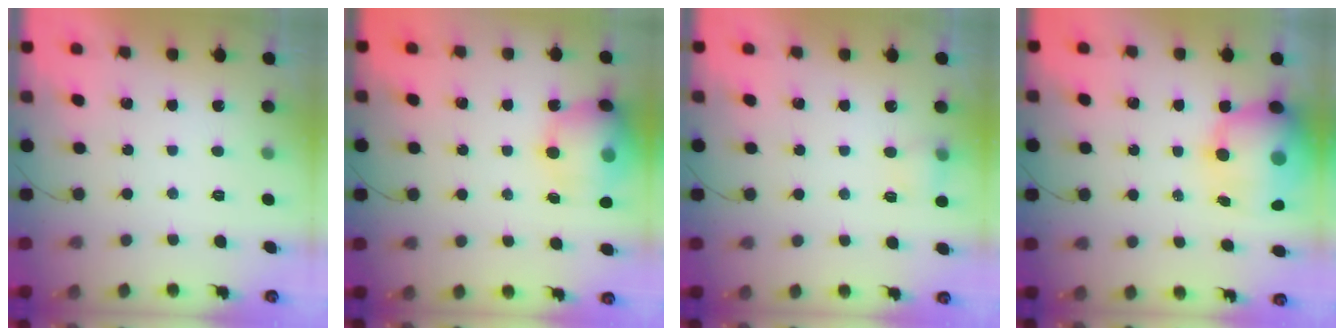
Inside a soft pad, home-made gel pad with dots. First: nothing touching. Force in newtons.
{"total": 16.2, "press": 15.2, "slide": 5.6}
{"total": 5.3, "press": 5.1, "slide": 1.6}
{"total": 14.6, "press": 14.2, "slide": 3.6}